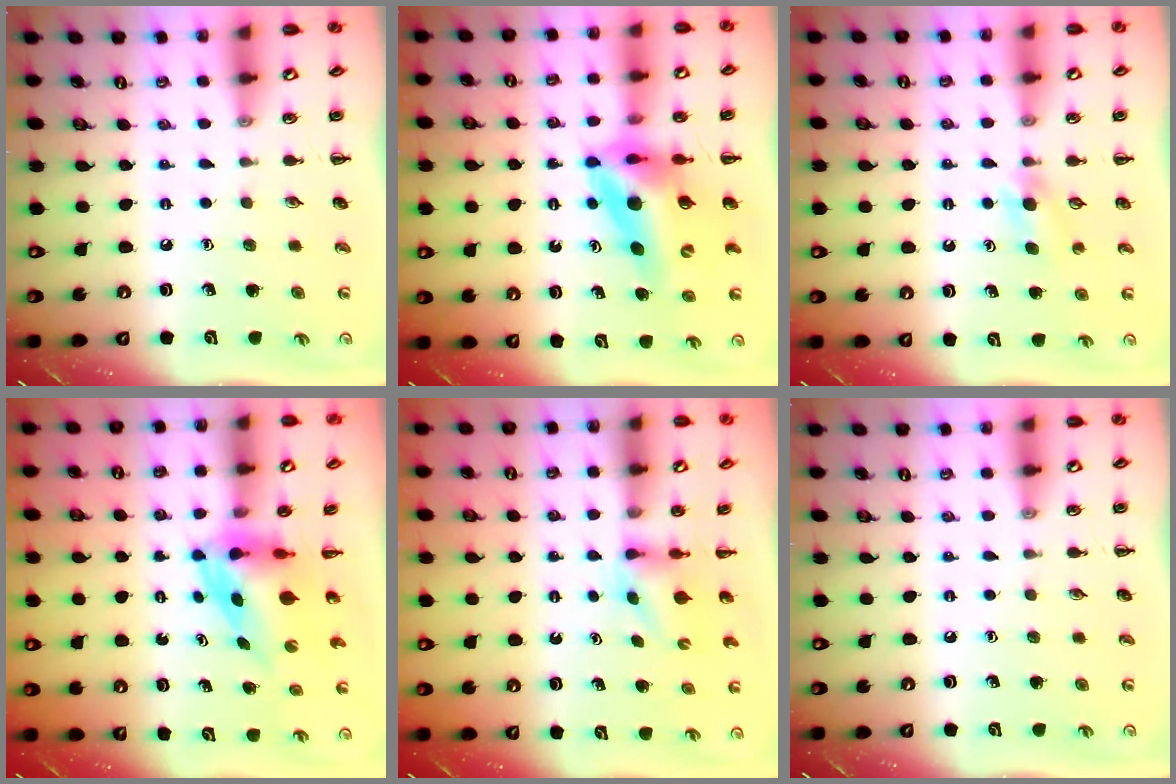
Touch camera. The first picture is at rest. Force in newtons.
{"total": 12.2, "press": 11.5, "slide": 4.0}
{"total": 3.9, "press": 3.7, "slide": 1.3}
{"total": 3.9, "press": 3.8, "slide": 1.0}
{"total": 2.7, "press": 2.5, "slide": 1.0}
{"total": 0.0}